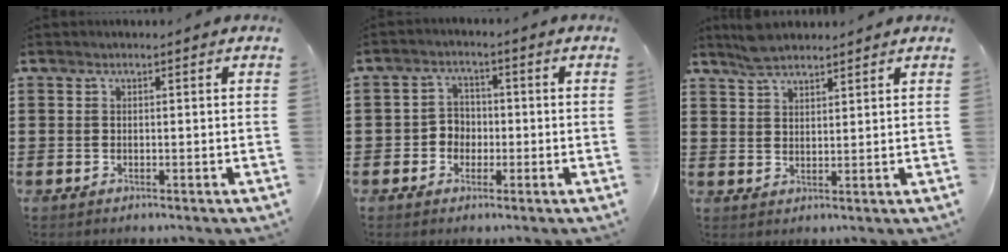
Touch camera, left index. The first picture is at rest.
{"total": 3.2, "force": [-1.1, 2.8, 1.0], "torque": [-0.030, 0.008, -0.027]}
{"total": 4.0, "force": [3.7, 1.1, 1.1], "torque": [-0.031, -0.002, 0.070]}